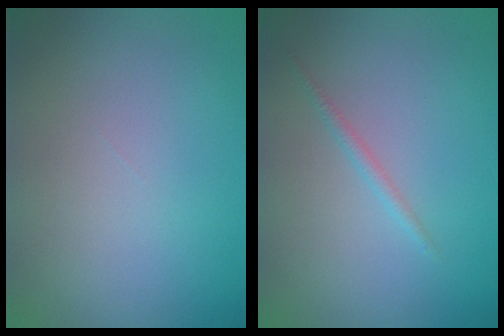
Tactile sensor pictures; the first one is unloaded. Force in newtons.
{"total": 0.8, "press": 0.8, "slide": 0.0}